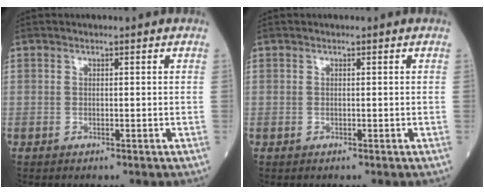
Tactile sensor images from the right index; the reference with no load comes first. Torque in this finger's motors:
{"motor_torque": [0.05, 0.00, 0.00, -0.01]}